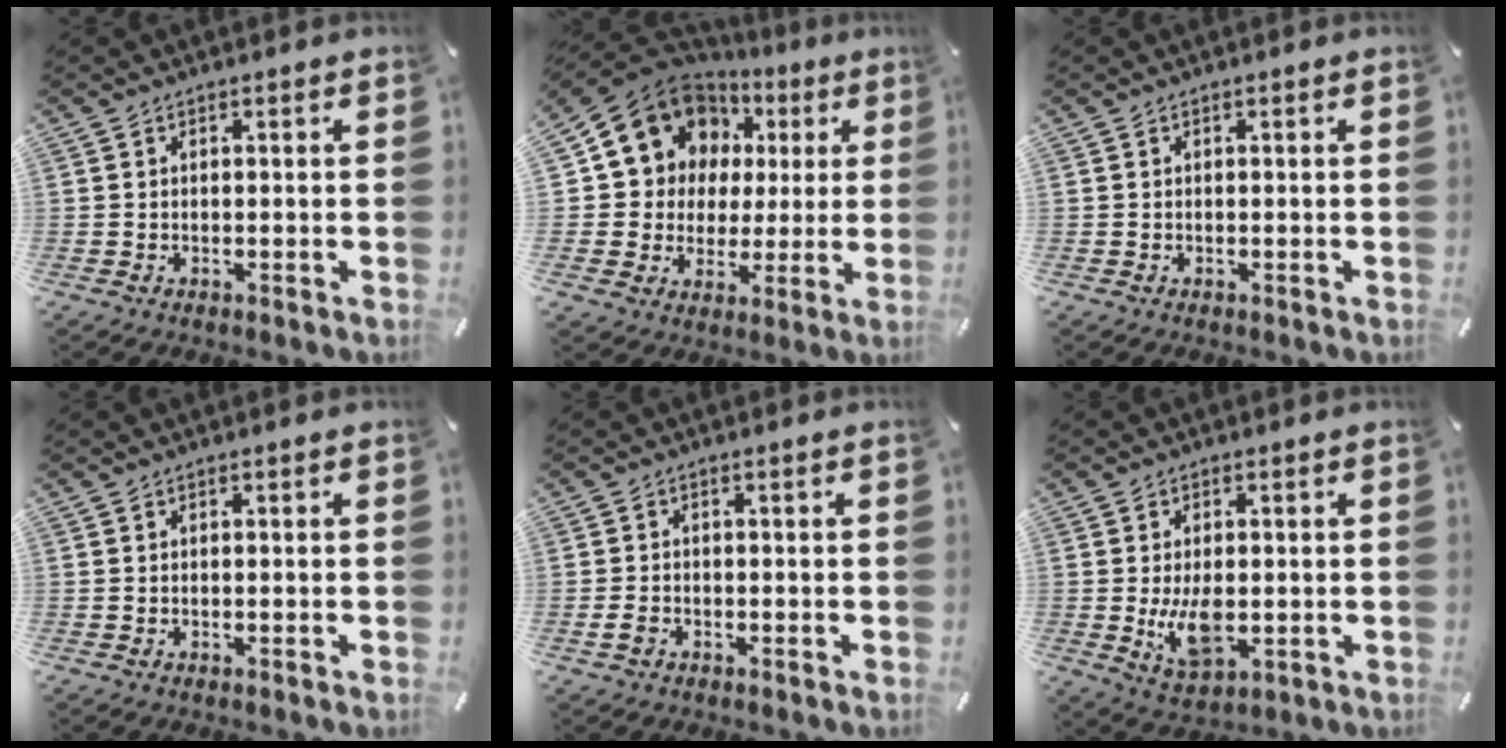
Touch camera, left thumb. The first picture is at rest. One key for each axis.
{"total": 12.7, "fx": 5.0, "fy": 11.4, "fz": 2.6, "tx": -0.053, "ty": -0.041, "tz": 0.099}
{"total": 0.0}
{"total": 0.0}
{"total": 1.9, "fx": -0.8, "fy": 1.2, "fz": 1.2, "tx": -0.021, "ty": 0.002, "tz": -0.014}
{"total": 8.4, "fx": -0.5, "fy": 4.8, "fz": 6.9, "tx": -0.144, "ty": -0.013, "tz": -0.012}